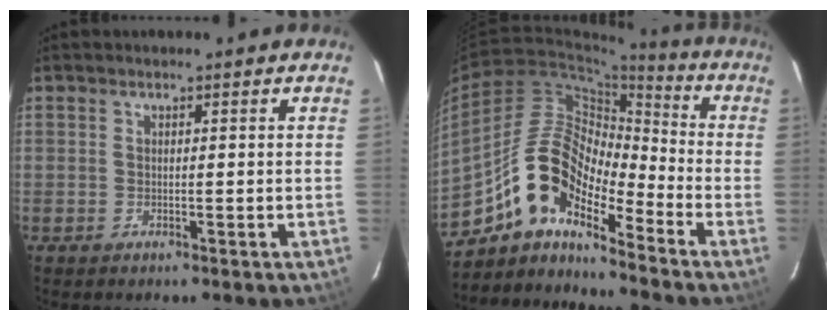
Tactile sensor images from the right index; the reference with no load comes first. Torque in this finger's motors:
{"motor_torque": [1.11, -1.02, 0.78, 0.21]}